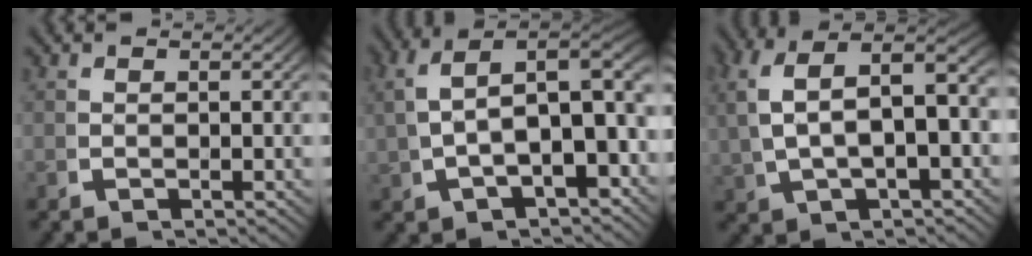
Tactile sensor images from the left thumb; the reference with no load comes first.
{"total": 11.0, "force": [1.3, 7.1, 8.2], "torque": [-0.123, -0.002, 0.019]}
{"total": 9.9, "force": [1.7, 6.0, 7.7], "torque": [-0.129, 0.012, 0.030]}